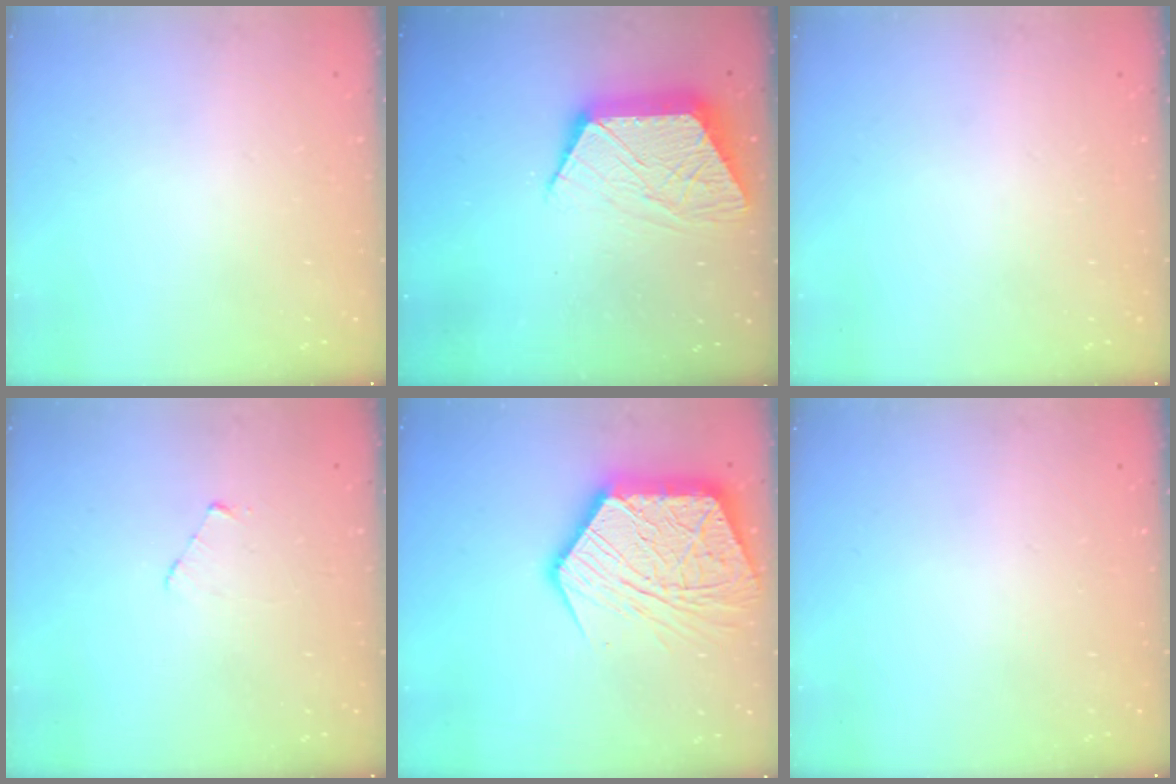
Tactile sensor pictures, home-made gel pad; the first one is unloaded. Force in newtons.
{"total": 12.4, "press": 12.4, "slide": 0.8}
{"total": 0.0}
{"total": 2.6, "press": 2.6, "slide": 0.3}
{"total": 22.9, "press": 22.8, "slide": 2.3}
{"total": 0.0}